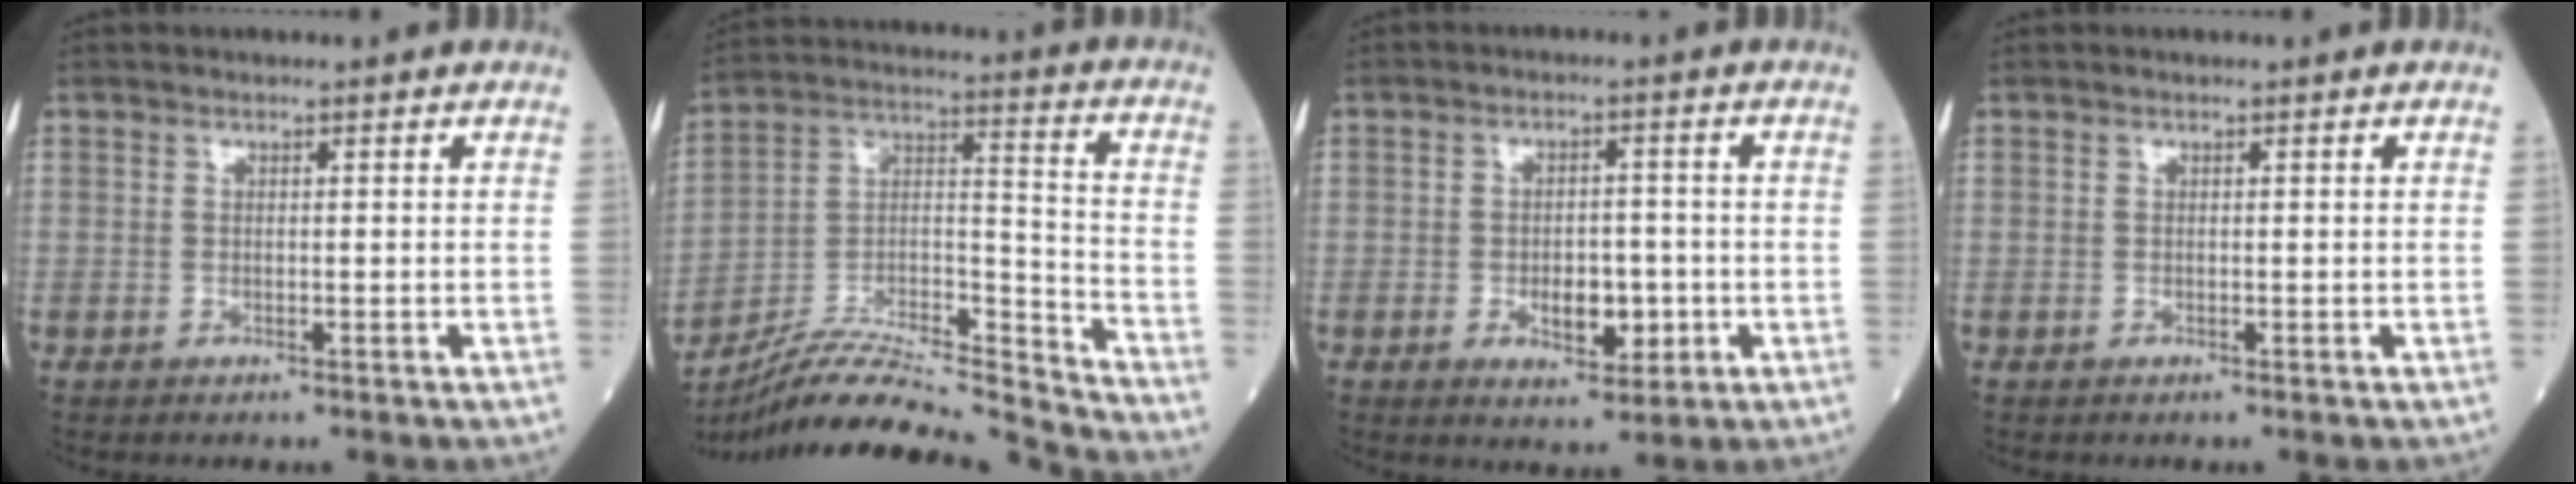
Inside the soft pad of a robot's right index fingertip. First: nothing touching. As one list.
[{"total": 20.7, "force": [-19.7, -0.6, 6.2], "torque": [-0.126, 0.016, -0.331]}, {"total": 5.6, "force": [-1.4, 2.9, 4.5], "torque": [-0.063, 0.001, -0.013]}, {"total": 0.0}]